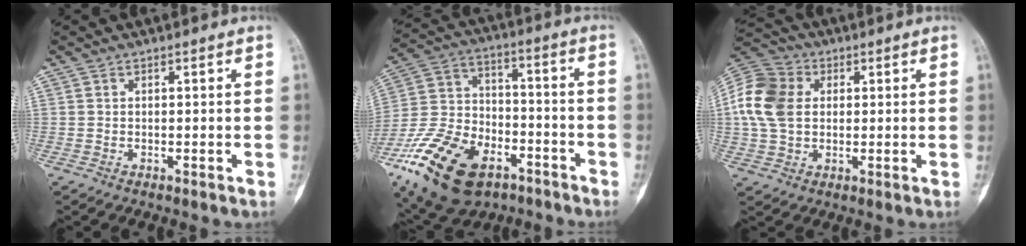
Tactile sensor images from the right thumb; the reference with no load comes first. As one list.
[{"total": 23.2, "force": [-12.3, 13.3, 14.5], "torque": [-0.296, 0.052, -0.216]}, {"total": 13.0, "force": [1.9, 9.7, 8.4], "torque": [-0.168, 0.014, 0.029]}]